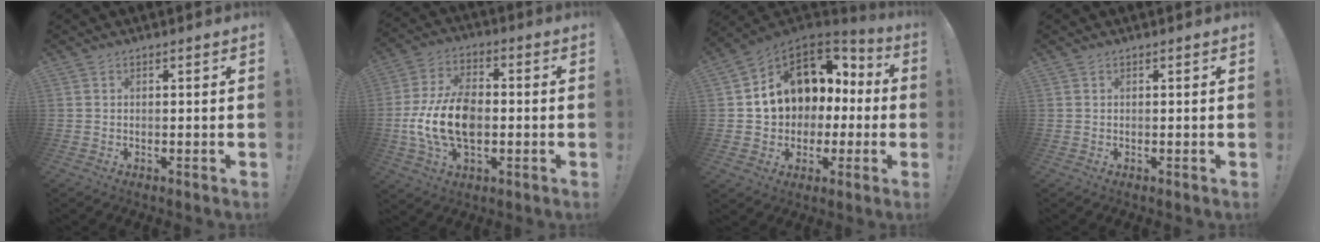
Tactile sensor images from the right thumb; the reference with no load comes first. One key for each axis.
{"total": 16.5, "fx": -2.7, "fy": 10.2, "fz": 12.7, "tx": -0.250, "ty": 0.009, "tz": -0.048}
{"total": 13.0, "fx": 3.9, "fy": 10.6, "fz": 6.4, "tx": -0.101, "ty": -0.018, "tz": 0.088}
{"total": 0.0}